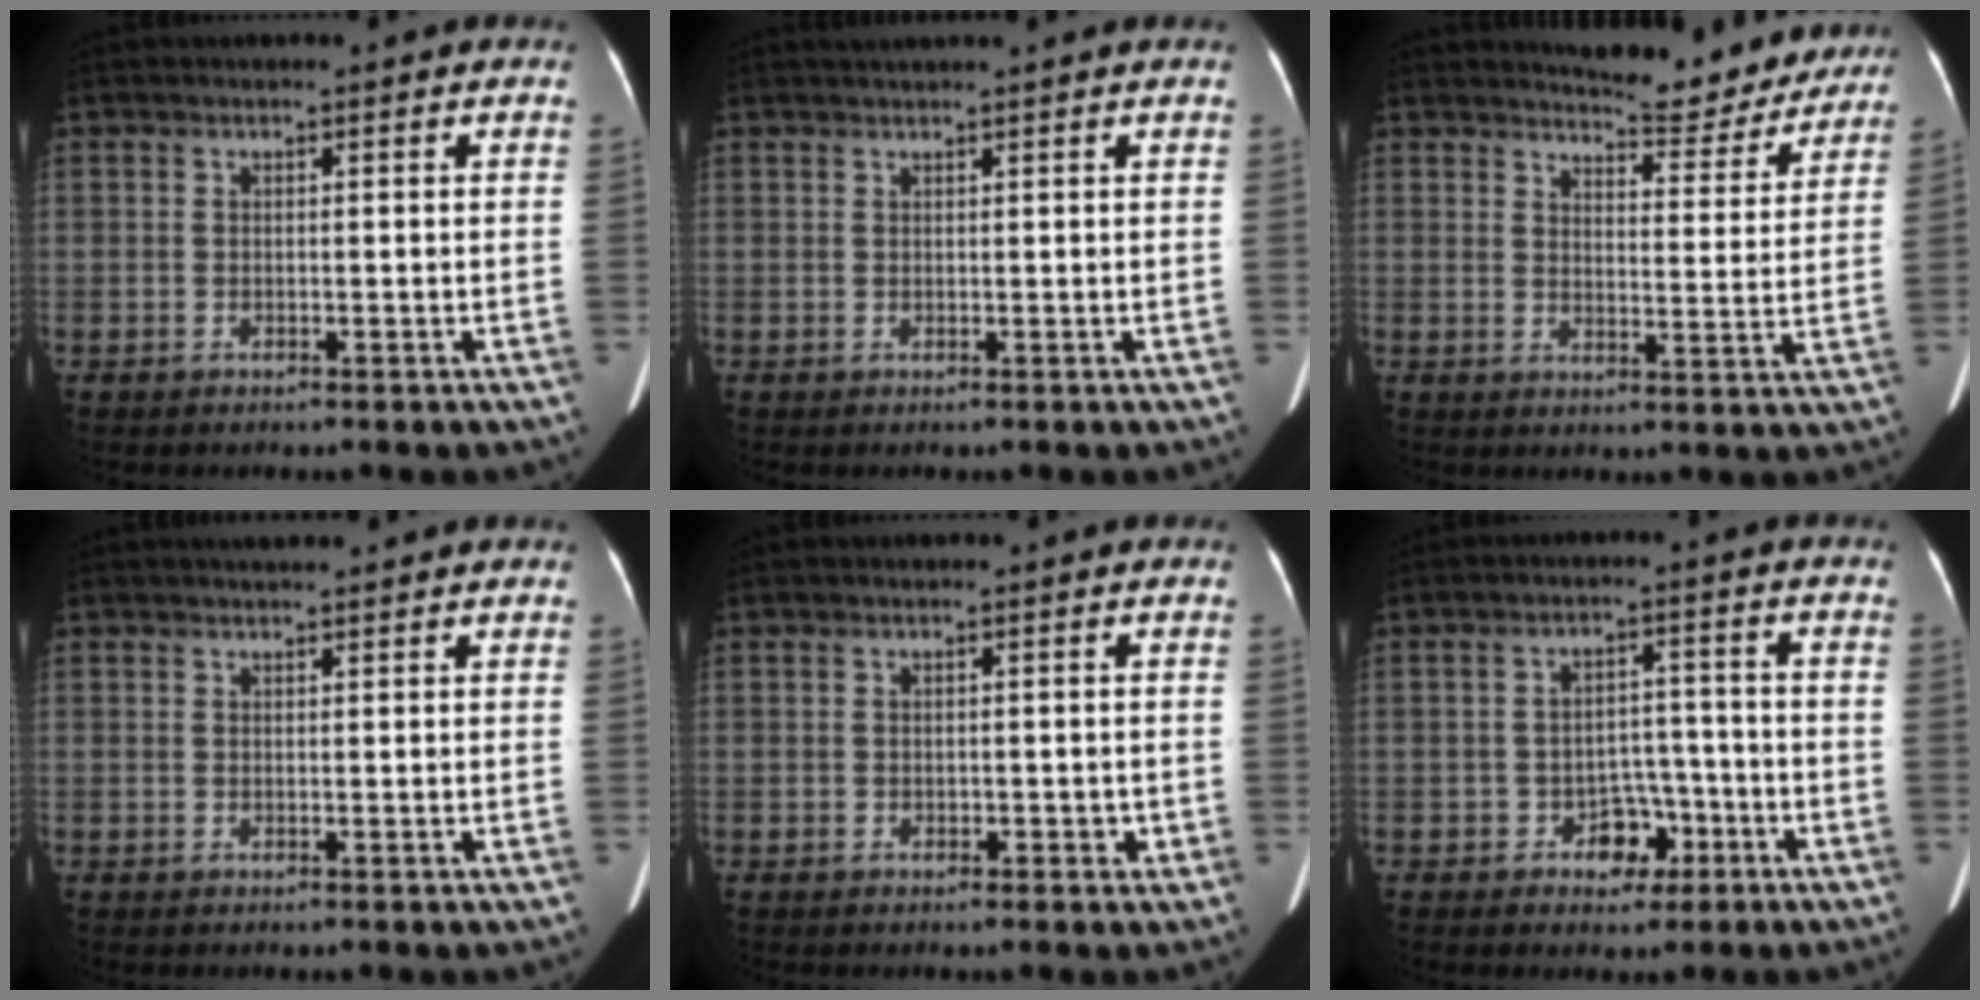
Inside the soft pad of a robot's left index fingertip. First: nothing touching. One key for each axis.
{"total": 3.3, "fx": 3.0, "fy": -0.6, "fz": 1.4, "tx": -0.014, "ty": 0.027, "tz": 0.046}
{"total": 11.1, "fx": 10.6, "fy": 2.2, "fz": 2.2, "tx": -0.021, "ty": -0.025, "tz": 0.126}
{"total": 3.0, "fx": 2.6, "fy": 0.5, "fz": 1.5, "tx": -0.019, "ty": 0.022, "tz": 0.038}
{"total": 1.2, "fx": -0.4, "fy": 0.9, "fz": 0.6, "tx": -0.010, "ty": 0.000, "tz": -0.004}
{"total": 4.9, "fx": -2.6, "fy": 3.4, "fz": 2.4, "tx": -0.034, "ty": 0.015, "tz": -0.034}